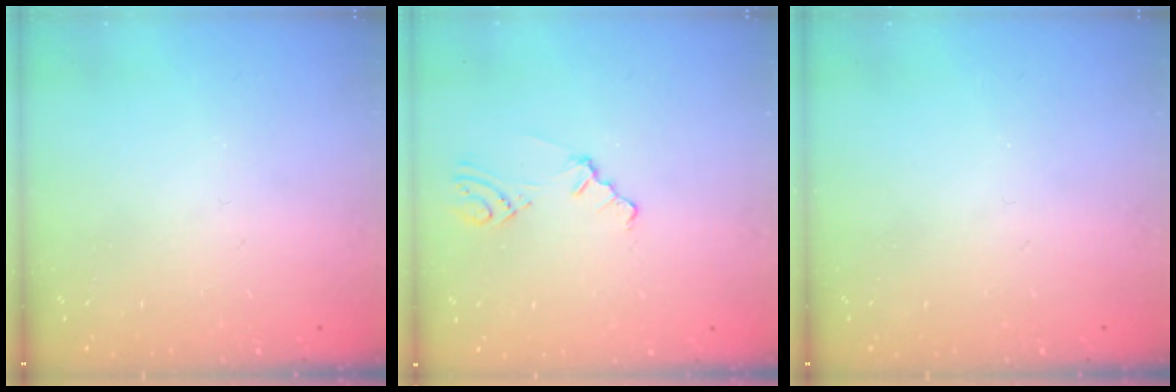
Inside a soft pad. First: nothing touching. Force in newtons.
{"total": 2.1, "press": 2.0, "slide": 0.7}
{"total": 0.0}